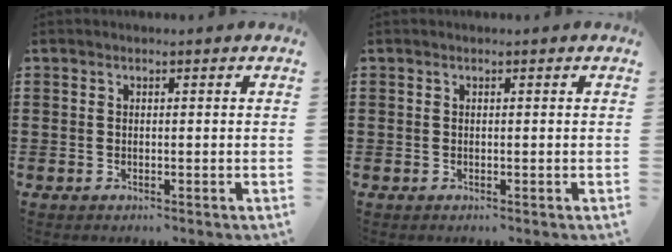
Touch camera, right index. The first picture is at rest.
{"total": 0.0}